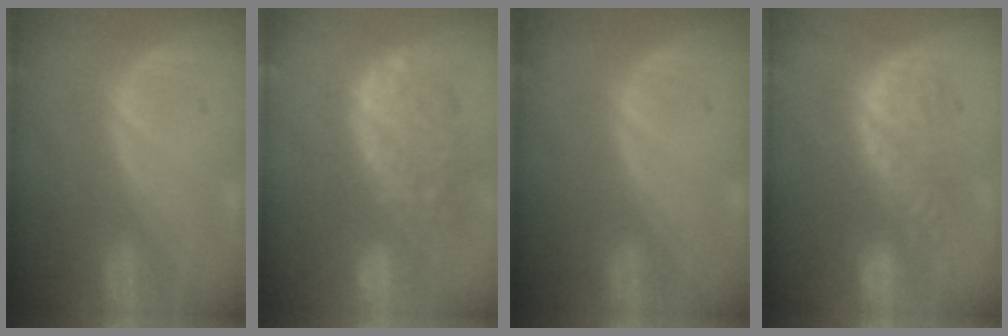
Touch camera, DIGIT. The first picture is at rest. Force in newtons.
{"total": 10.7, "press": 10.0, "slide": 3.9}
{"total": 0.0}
{"total": 9.1, "press": 8.6, "slide": 2.8}